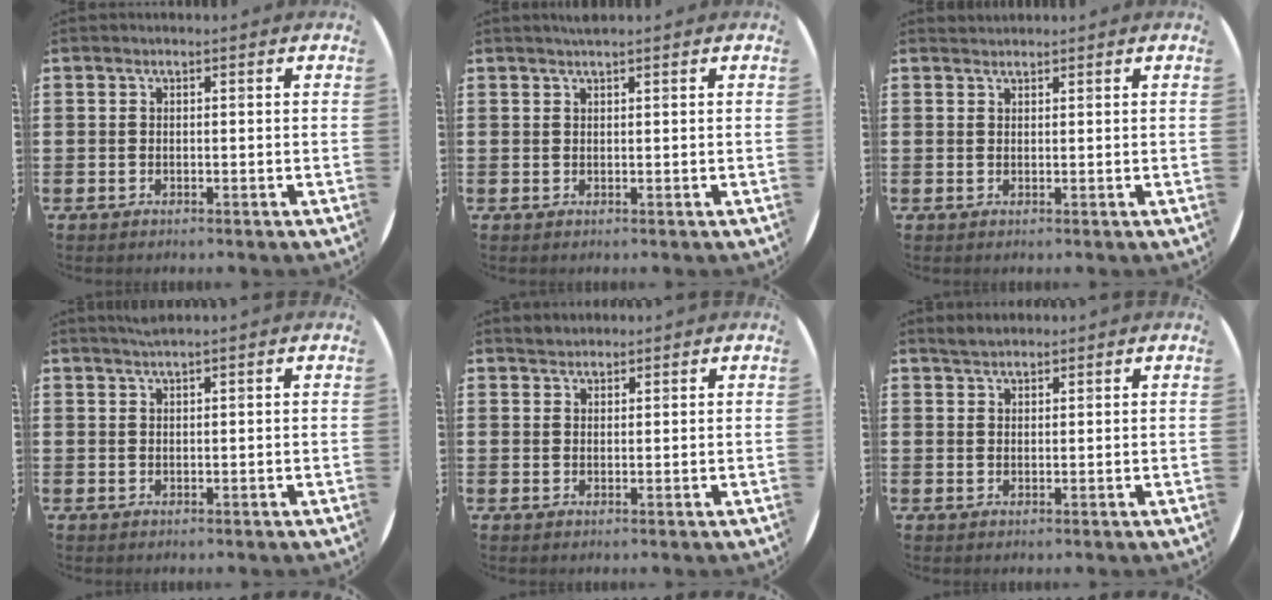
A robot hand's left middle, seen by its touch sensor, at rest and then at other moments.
{"total": 0.9, "force": [0.8, -0.1, 0.3], "torque": [-0.006, -0.001, 0.015]}
{"total": 0.7, "force": [0.7, 0.1, -0.1], "torque": [0.000, 0.001, 0.014]}
{"total": 1.2, "force": [1.0, -0.2, 0.5], "torque": [-0.009, 0.000, 0.020]}
{"total": 1.5, "force": [1.4, 0.4, -0.1], "torque": [0.008, -0.001, 0.027]}
{"total": 1.8, "force": [1.7, 0.5, 0.3], "torque": [-0.001, 0.000, 0.032]}